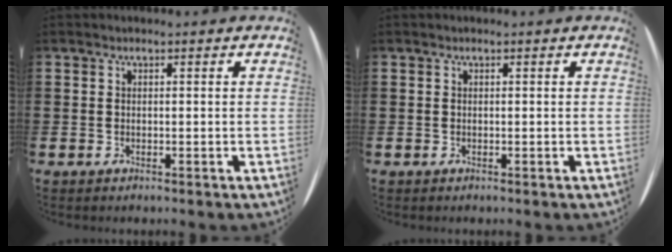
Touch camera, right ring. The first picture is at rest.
{"total": 0.0}